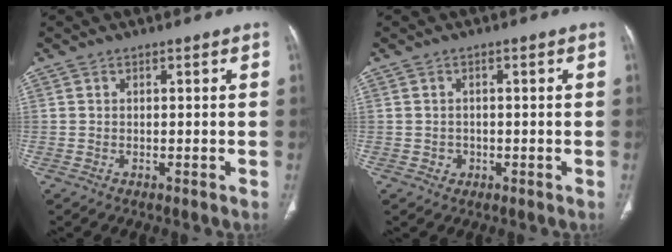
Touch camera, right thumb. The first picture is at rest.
{"total": 1.5, "force": [-0.5, 1.4, 0.3], "torque": [0.002, 0.004, -0.004]}